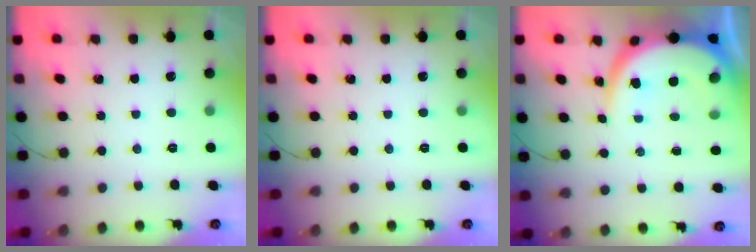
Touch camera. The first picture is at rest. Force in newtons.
{"total": 0.0}
{"total": 11.0, "press": 10.9, "slide": 1.1}